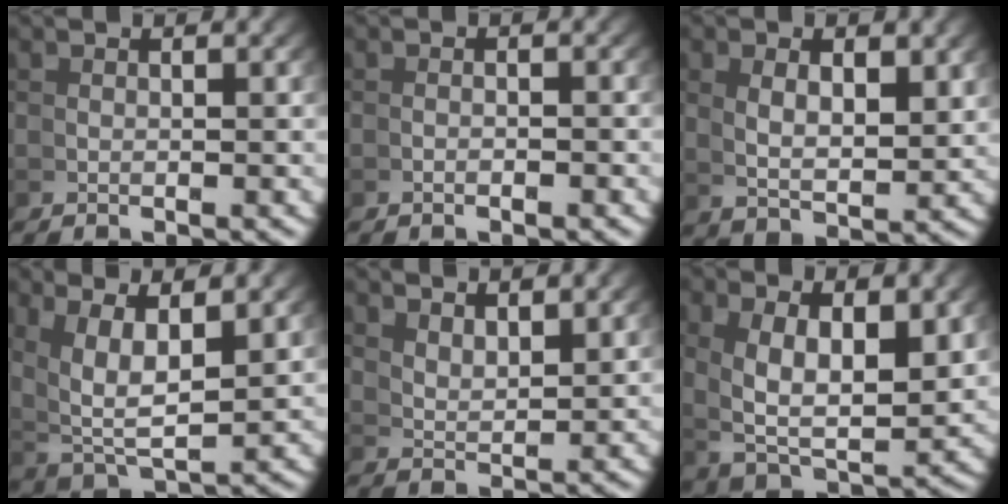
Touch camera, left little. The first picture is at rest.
{"total": 0.8, "force": [-0.7, -0.2, 0.2], "torque": [-0.001, 0.005, -0.016]}
{"total": 3.4, "force": [1.5, 1.1, 2.9], "torque": [-0.051, -0.008, 0.037]}
{"total": 7.5, "force": [2.2, 4.3, 5.7], "torque": [-0.125, -0.026, 0.056]}
{"total": 3.4, "force": [3.2, -0.2, 1.2], "torque": [-0.014, -0.003, 0.063]}
{"total": 7.8, "force": [1.1, 4.5, 6.3], "torque": [-0.133, -0.031, 0.034]}